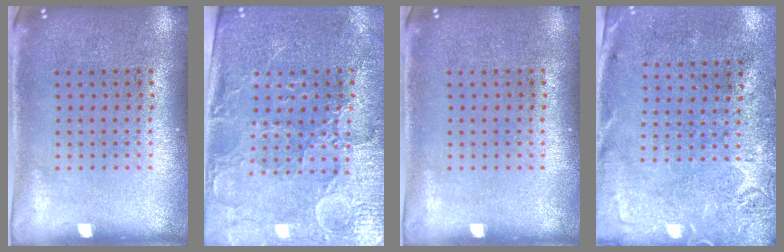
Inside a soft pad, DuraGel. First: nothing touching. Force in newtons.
{"total": 3.5, "press": 3.3, "slide": 1.1}
{"total": 0.0}
{"total": 2.7, "press": 2.2, "slide": 1.7}